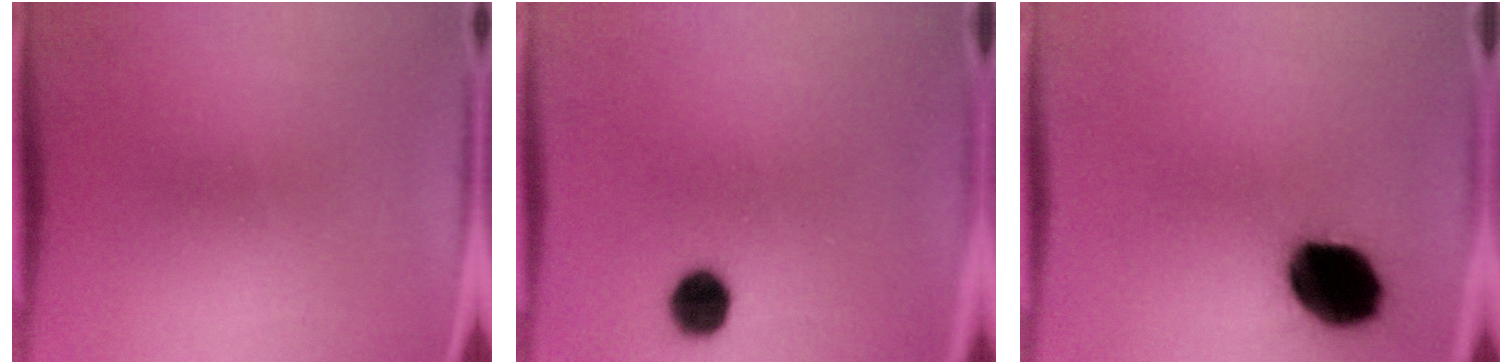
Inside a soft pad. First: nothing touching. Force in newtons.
{"total": 6.3}
{"total": 17.9}